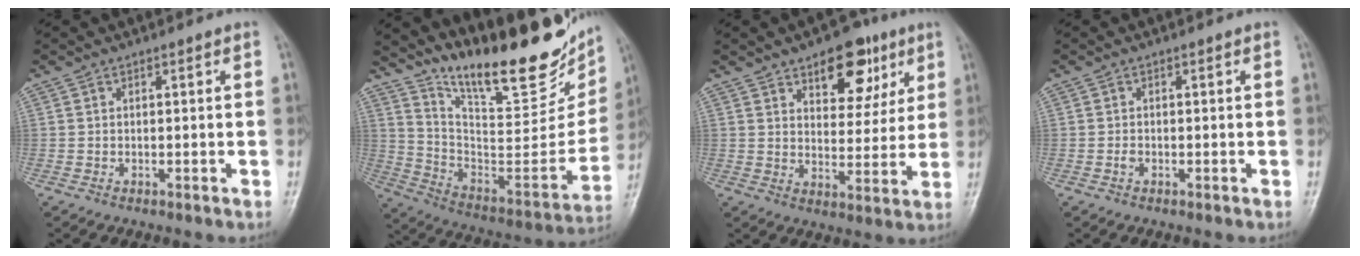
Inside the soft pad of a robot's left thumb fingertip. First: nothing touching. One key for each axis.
{"total": 29.1, "fx": 20.6, "fy": 8.7, "fz": 18.6, "tx": -0.247, "ty": -0.106, "tz": 0.323}
{"total": 12.3, "fx": 6.7, "fy": 6.7, "fz": 7.9, "tx": -0.065, "ty": -0.030, "tz": 0.096}
{"total": 0.8, "fx": -0.3, "fy": 0.5, "fz": 0.5, "tx": -0.008, "ty": 0.001, "tz": -0.008}